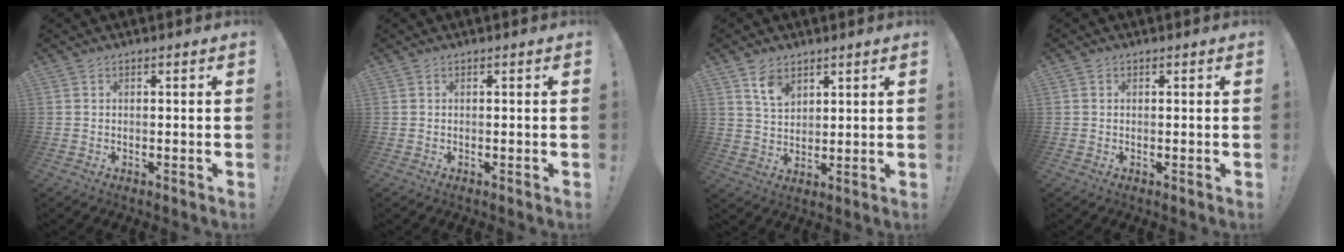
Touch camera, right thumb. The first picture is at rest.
{"total": 0.0}
{"total": 7.2, "force": [4.7, 4.3, 3.4], "torque": [-0.052, -0.022, 0.086]}
{"total": 0.0}